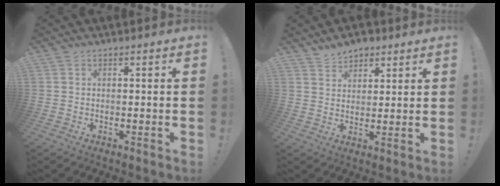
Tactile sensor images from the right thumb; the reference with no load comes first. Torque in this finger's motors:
{"motor_torque": [-0.03, 0.04, 0.00, -0.01, 0.00]}